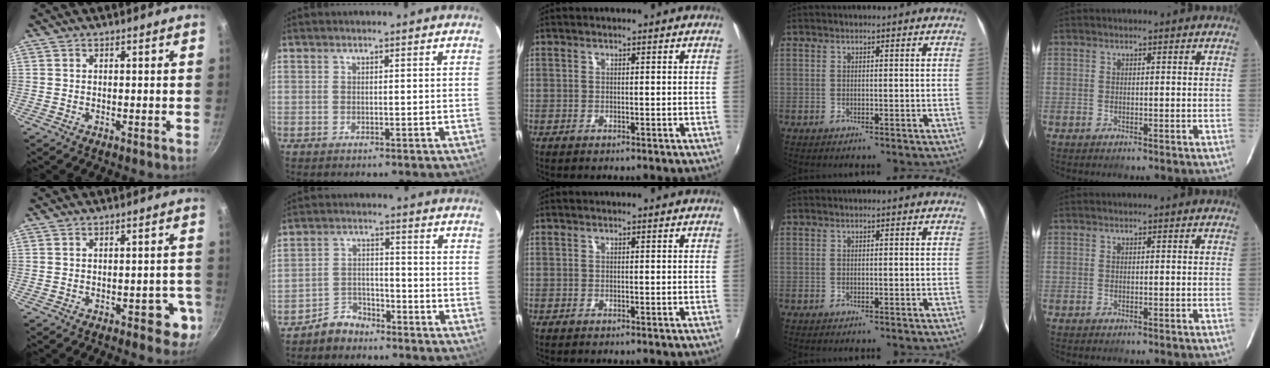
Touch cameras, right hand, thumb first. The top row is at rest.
{"thumb": {"total": 5.9, "force": [-2.3, 3.1, 4.4], "torque": [-0.020, 0.018, -0.023]}, "index": {"total": 5.4, "force": [-4.5, 3.0, 0.6], "torque": [-0.023, 0.020, -0.078]}}